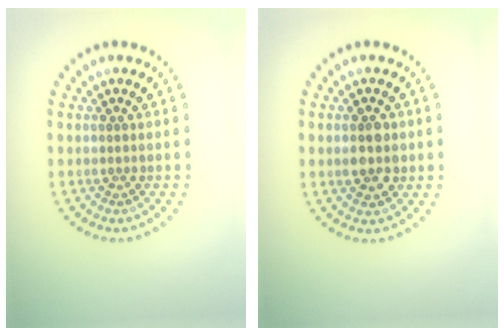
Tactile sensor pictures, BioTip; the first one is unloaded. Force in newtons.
{"total": 2.8, "press": 2.8, "slide": 0.1}